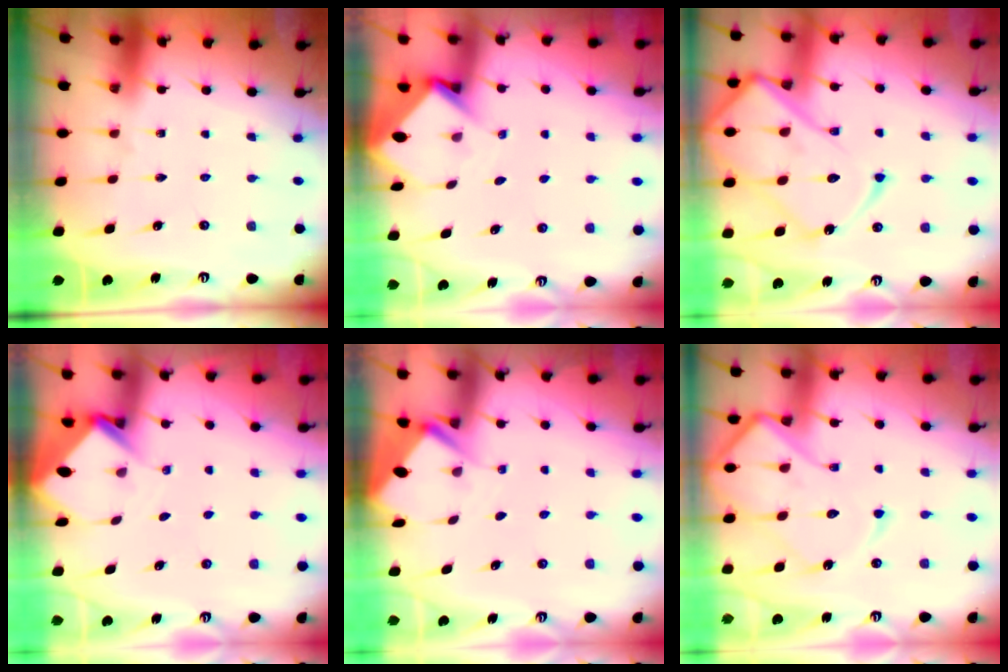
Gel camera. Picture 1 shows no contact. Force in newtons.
{"total": 3.4, "press": 3.4, "slide": 0.3}
{"total": 19.5, "press": 19.4, "slide": 1.8}
{"total": 3.6, "press": 3.6, "slide": 0.3}
{"total": 2.7, "press": 2.7, "slide": 0.4}
{"total": 14.7, "press": 14.6, "slide": 1.4}